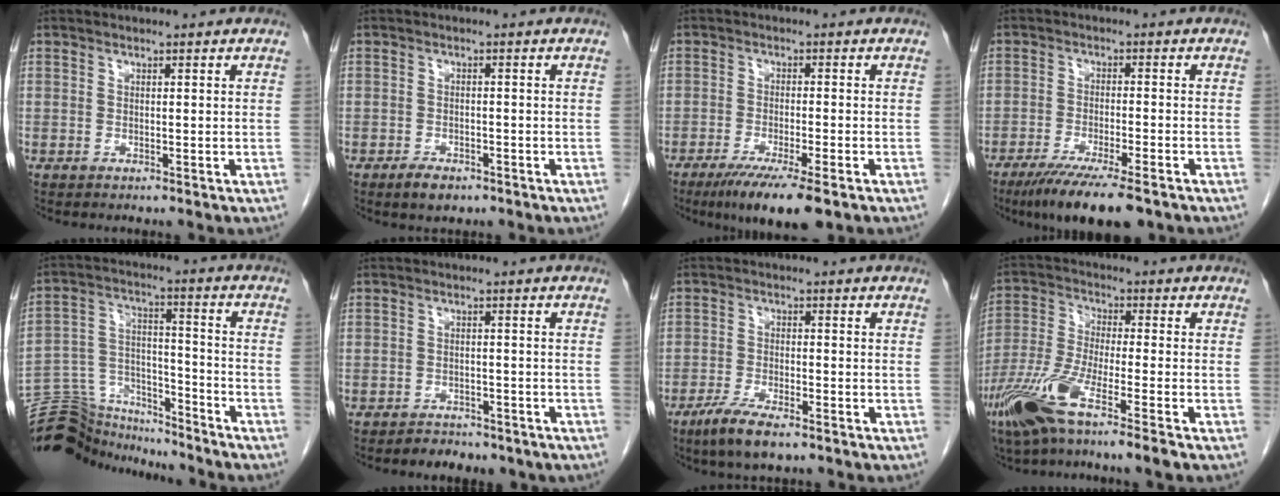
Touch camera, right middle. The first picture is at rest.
{"total": 3.0, "force": [-2.0, 1.5, 1.7], "torque": [-0.030, -0.001, -0.026]}
{"total": 9.1, "force": [-6.0, 0.8, 6.8], "torque": [-0.105, -0.020, -0.093]}
{"total": 11.1, "force": [-8.3, 1.4, 7.3], "torque": [-0.109, -0.023, -0.130]}
{"total": 13.8, "force": [-13.1, 3.9, 1.2], "torque": [-0.040, 0.053, -0.222]}
{"total": 4.8, "force": [-4.0, 2.4, 1.3], "torque": [-0.018, 0.006, -0.046]}
{"total": 6.5, "force": [-4.5, 1.4, 4.4], "torque": [-0.084, -0.012, -0.078]}
{"total": 10.7, "force": [-6.5, 0.4, 8.5], "torque": [-0.186, -0.024, -0.132]}